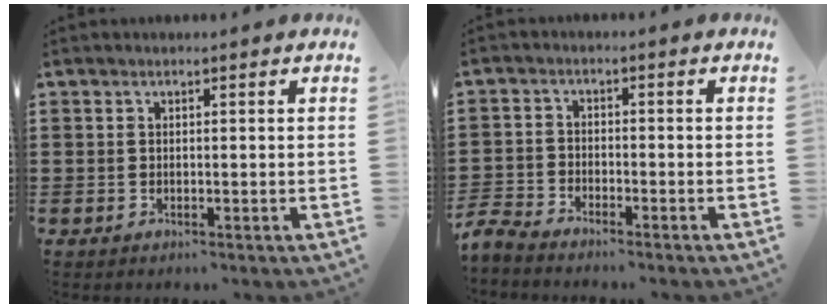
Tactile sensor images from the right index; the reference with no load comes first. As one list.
[{"total": 3.0, "force": [-3.0, 0.3, 0.0], "torque": [-0.020, -0.005, -0.069]}]